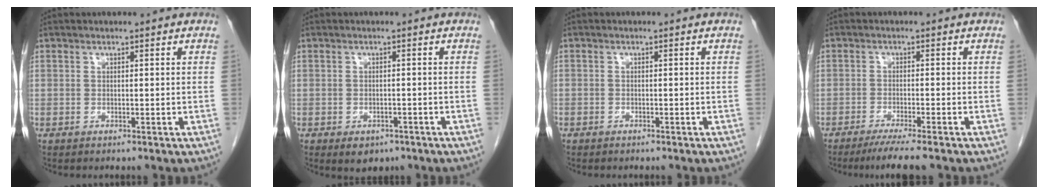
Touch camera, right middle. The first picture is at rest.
{"total": 3.5, "force": [-2.3, 2.2, 1.6], "torque": [-0.019, -0.002, -0.021]}
{"total": 0.7, "force": [-0.5, 0.5, 0.0], "torque": [-0.003, 0.003, -0.008]}
{"total": 5.4, "force": [-4.3, -0.4, 3.3], "torque": [-0.051, -0.014, -0.068]}